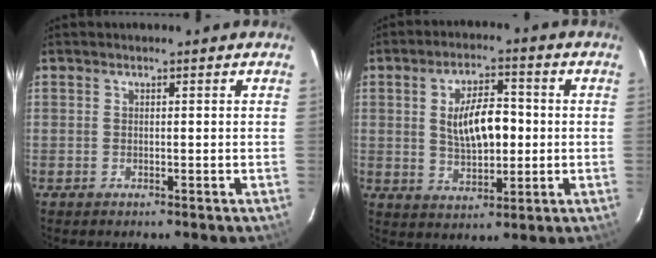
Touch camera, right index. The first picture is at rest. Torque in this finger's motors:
{"motor_torque": [0.89, -0.43, 0.28, 0.14]}